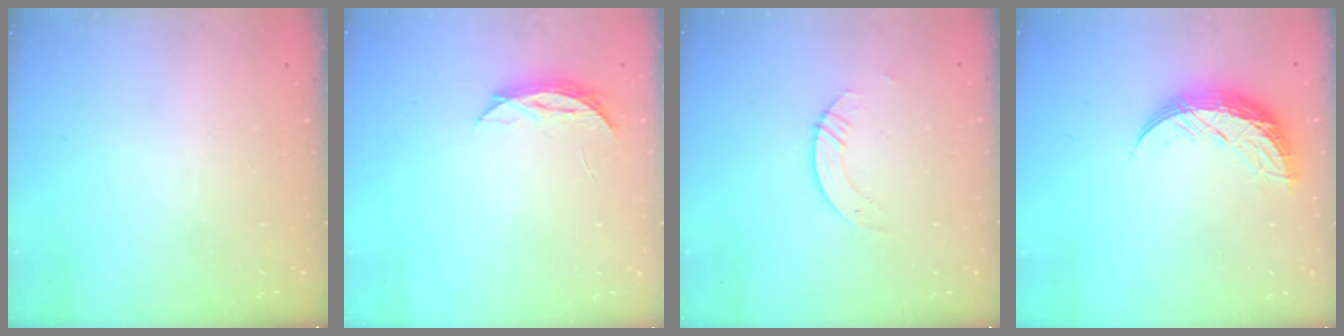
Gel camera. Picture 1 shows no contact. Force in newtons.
{"total": 4.9, "press": 4.9, "slide": 0.5}
{"total": 2.6, "press": 2.6, "slide": 0.2}
{"total": 9.7, "press": 9.7, "slide": 0.9}